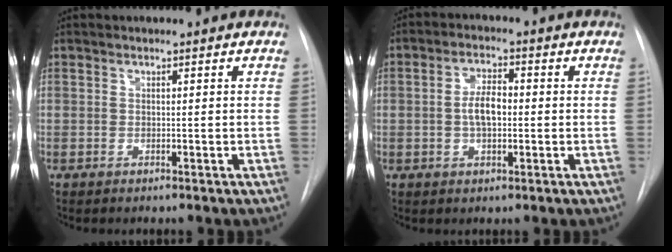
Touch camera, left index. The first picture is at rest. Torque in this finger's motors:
{"motor_torque": [0.96, -0.33, 0.36, 0.11]}